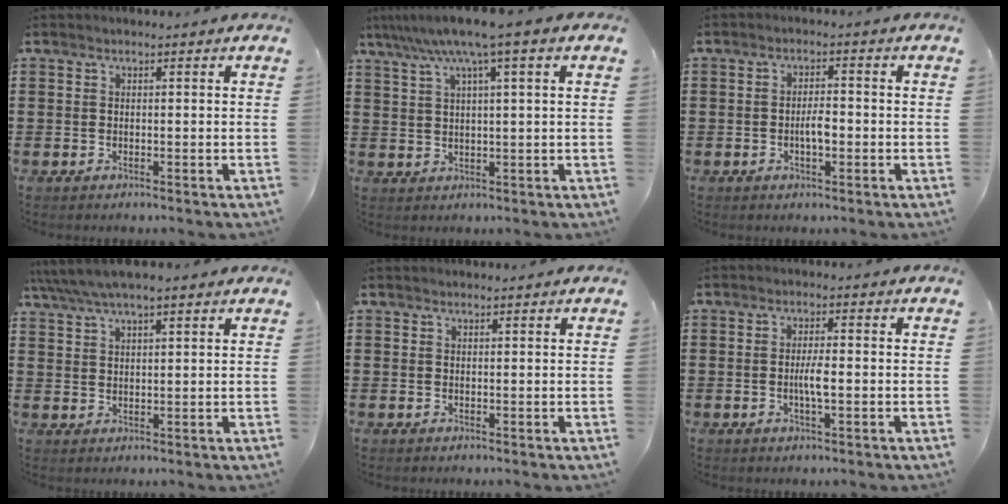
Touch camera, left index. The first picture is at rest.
{"total": 6.6, "force": [3.6, -0.2, 5.5], "torque": [-0.115, -0.004, 0.059]}
{"total": 3.2, "force": [-0.7, 1.0, 2.9], "torque": [-0.046, 0.001, -0.015]}
{"total": 4.2, "force": [3.4, 0.8, 2.3], "torque": [-0.054, -0.004, 0.061]}
{"total": 0.6, "force": [0.6, 0.1, 0.2], "torque": [-0.003, 0.000, 0.011]}
{"total": 3.2, "force": [-0.5, 0.5, 3.1], "torque": [-0.062, -0.004, -0.011]}